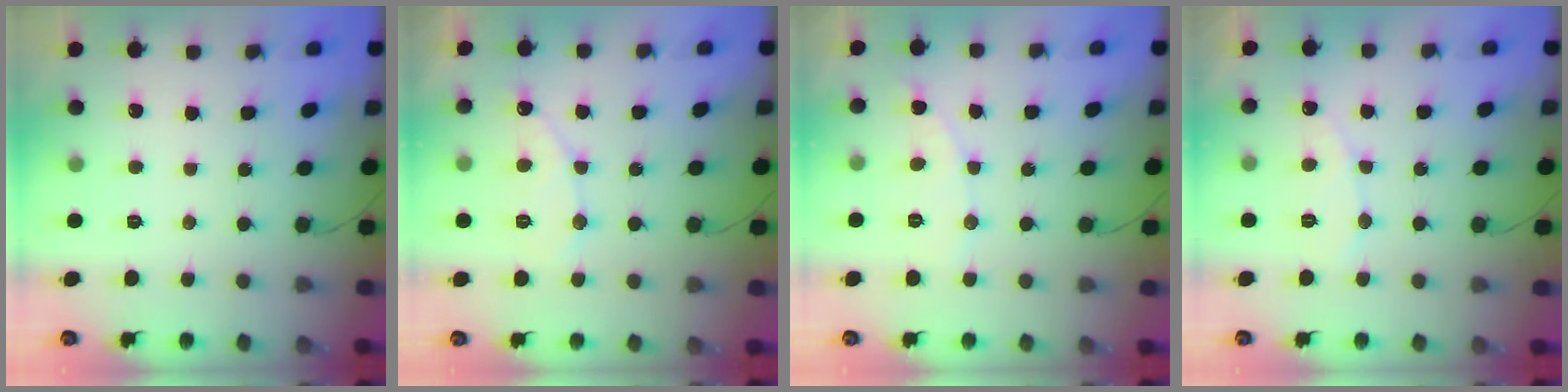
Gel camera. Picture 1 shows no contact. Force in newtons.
{"total": 7.1, "press": 7.0, "slide": 0.4}
{"total": 4.2, "press": 4.2, "slide": 0.3}
{"total": 5.3, "press": 5.2, "slide": 0.5}